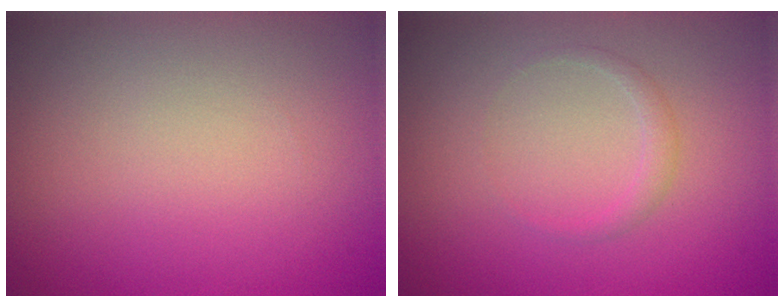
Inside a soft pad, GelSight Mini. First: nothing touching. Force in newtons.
{"total": 1.0, "press": 1.0, "slide": 0.1}